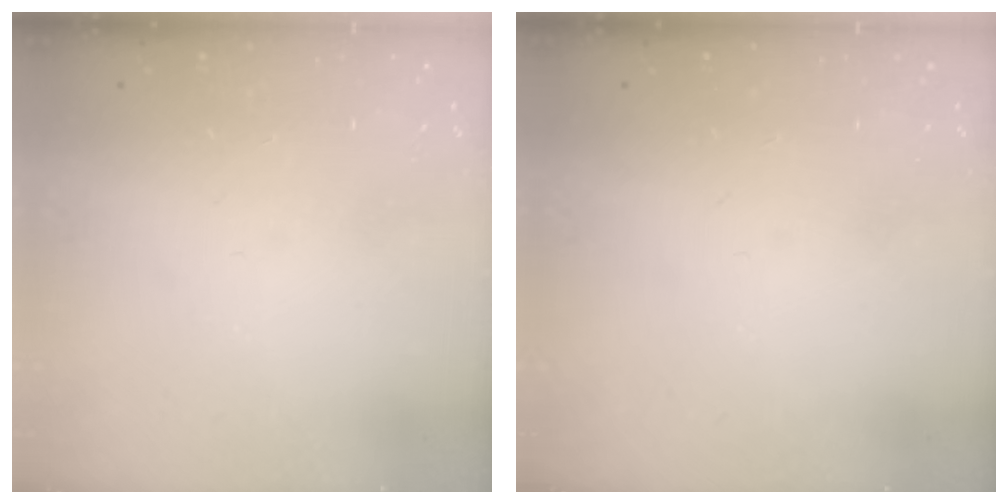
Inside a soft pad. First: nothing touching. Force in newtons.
{"total": 0.0}